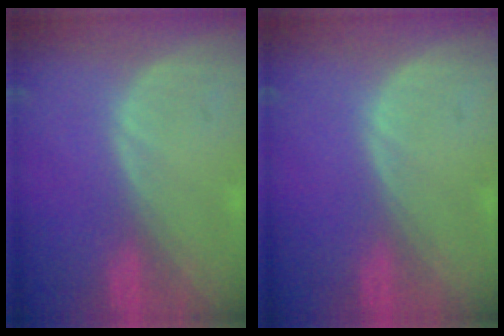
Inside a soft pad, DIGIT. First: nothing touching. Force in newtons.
{"total": 0.0}